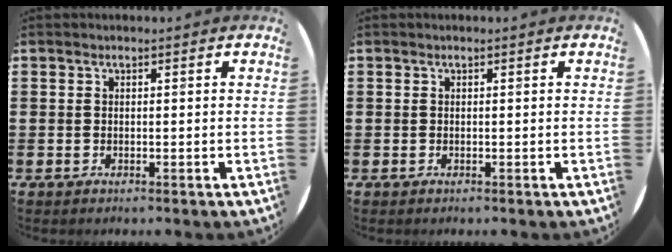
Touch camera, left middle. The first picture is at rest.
{"total": 0.0}